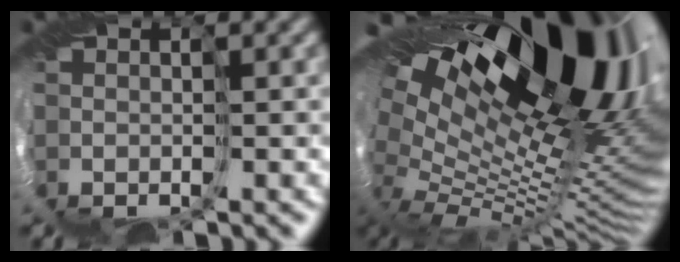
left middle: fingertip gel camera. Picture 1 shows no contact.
{"total": 20.6, "force": [10.1, 8.8, 15.7], "torque": [-0.270, 0.032, 0.179]}